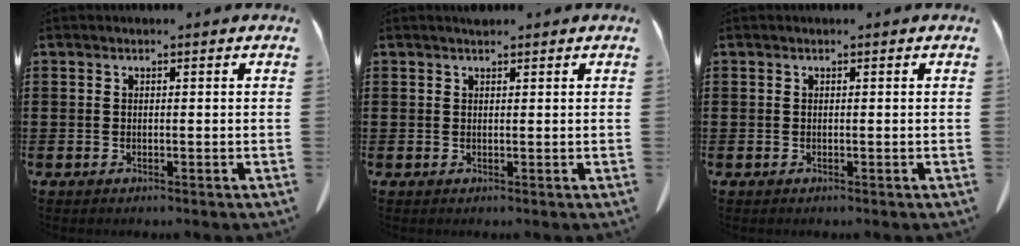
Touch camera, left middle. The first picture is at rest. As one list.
[{"total": 0.8, "force": [0.8, 0.1, 0.2], "torque": [-0.007, -0.002, 0.016]}, {"total": 0.0}]